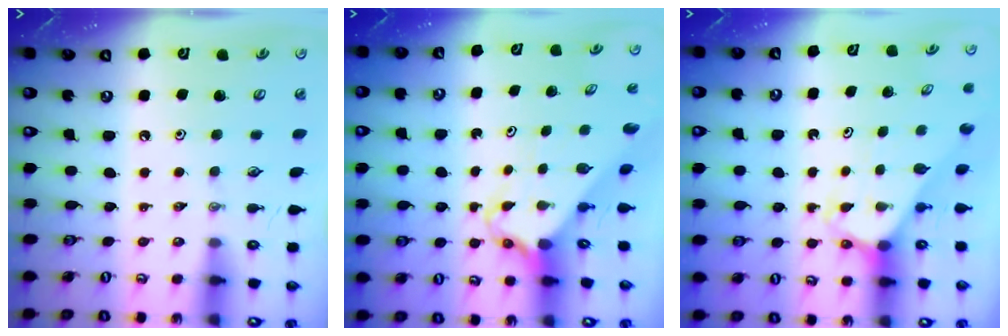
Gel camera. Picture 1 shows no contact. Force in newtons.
{"total": 2.9, "press": 2.9, "slide": 0.2}
{"total": 2.6, "press": 2.6, "slide": 0.2}